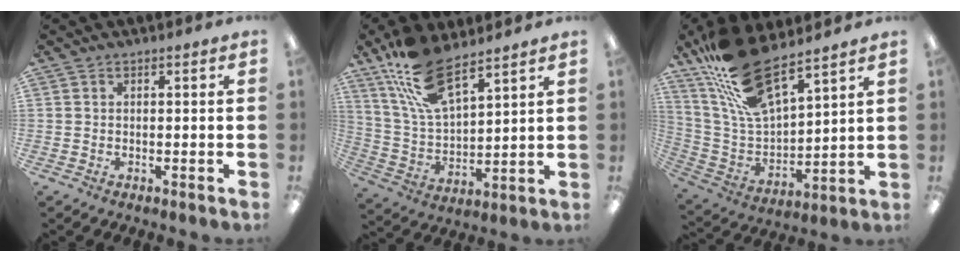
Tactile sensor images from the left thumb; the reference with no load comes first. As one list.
[{"total": 15.8, "force": [11.1, 5.9, 9.6], "torque": [-0.205, -0.036, 0.202]}, {"total": 19.2, "force": [14.9, 6.1, 10.4], "torque": [-0.217, -0.082, 0.270]}]